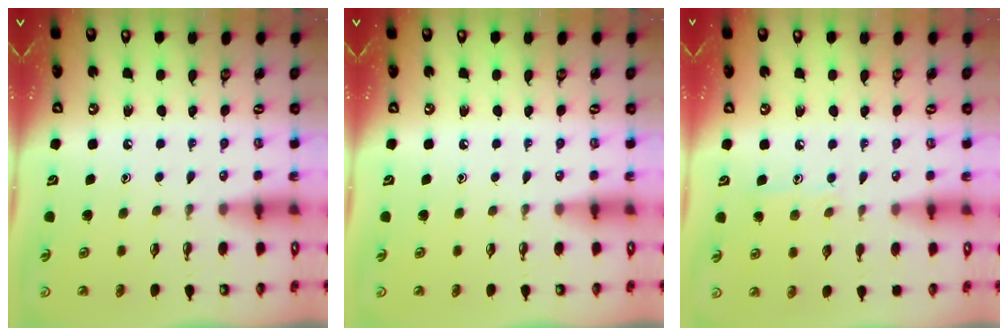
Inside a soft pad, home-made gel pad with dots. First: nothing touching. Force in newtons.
{"total": 0.0}
{"total": 6.9, "press": 6.9, "slide": 0.3}